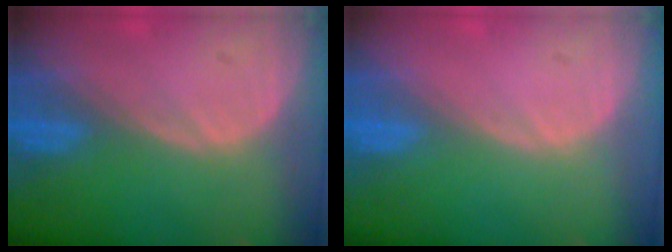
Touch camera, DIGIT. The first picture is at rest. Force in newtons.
{"total": 0.0}